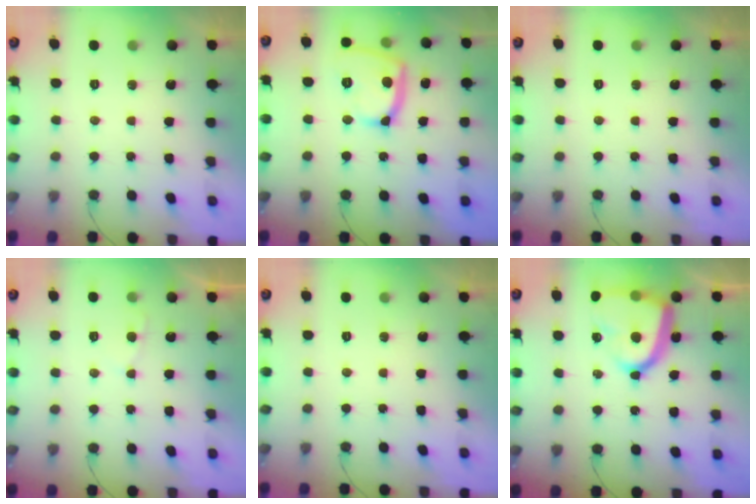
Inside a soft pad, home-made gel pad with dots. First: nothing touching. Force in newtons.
{"total": 14.5, "press": 14.4, "slide": 1.5}
{"total": 0.0}
{"total": 2.5, "press": 2.5, "slide": 0.4}
{"total": 0.0}
{"total": 18.0, "press": 17.9, "slide": 1.6}